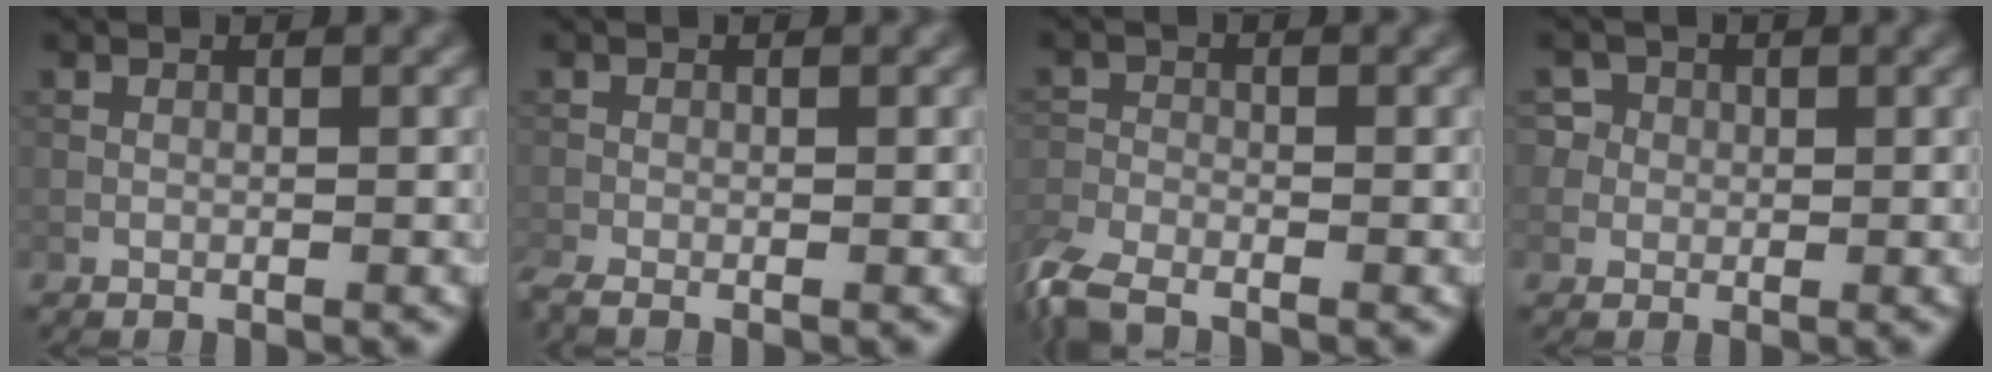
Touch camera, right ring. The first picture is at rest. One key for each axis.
{"total": 2.0, "fx": -1.6, "fy": 0.7, "fz": 1.1, "tx": -0.023, "ty": -0.009, "tz": -0.035}
{"total": 5.1, "fx": -4.0, "fy": 1.7, "fz": 2.6, "tx": -0.060, "ty": -0.015, "tz": -0.095}
{"total": 4.6, "fx": 1.5, "fy": 4.0, "fz": 1.6, "tx": -0.022, "ty": 0.022, "tz": 0.015}